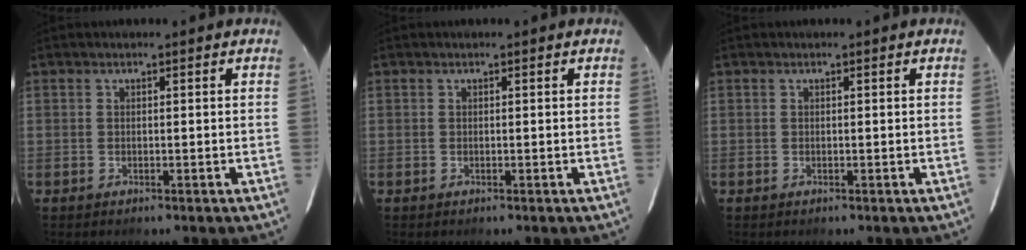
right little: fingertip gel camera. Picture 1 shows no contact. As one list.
[{"total": 0.0}, {"total": 0.0}]